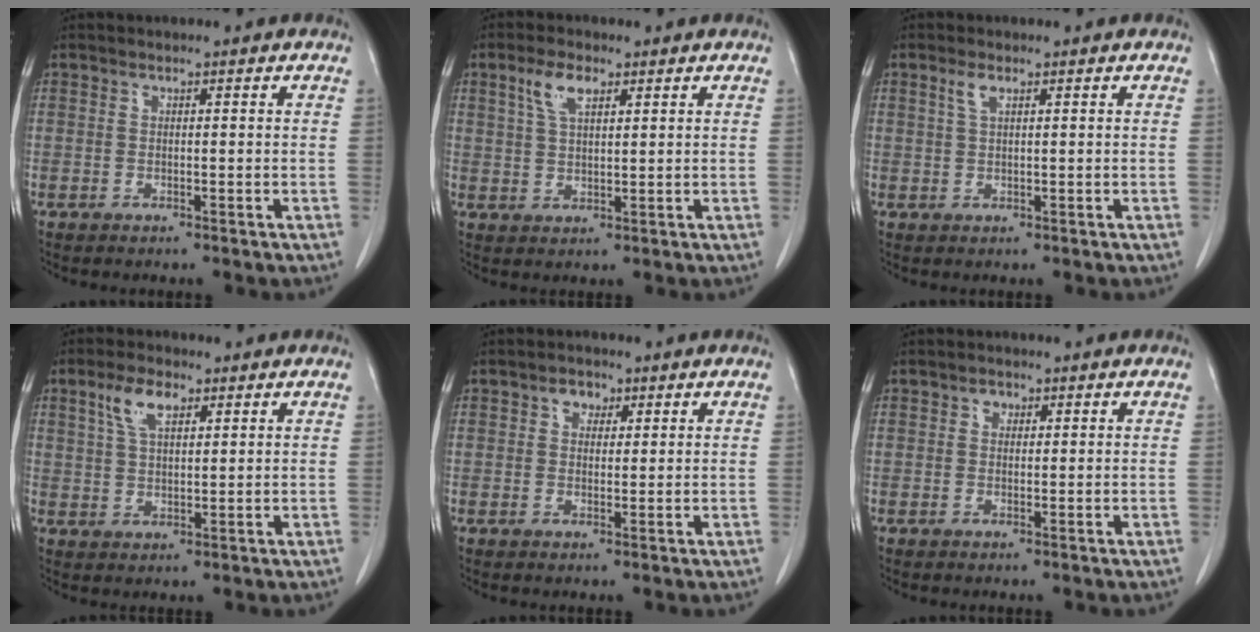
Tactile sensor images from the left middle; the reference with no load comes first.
{"total": 4.6, "force": [2.5, 1.8, 3.4], "torque": [-0.075, 0.007, 0.052]}
{"total": 1.7, "force": [1.0, 0.4, 1.3], "torque": [-0.034, 0.004, 0.022]}
{"total": 5.4, "force": [2.9, 2.2, 4.0], "torque": [-0.087, 0.009, 0.059]}
{"total": 2.4, "force": [1.3, 1.7, 1.2], "torque": [-0.019, 0.005, 0.020]}
{"total": 1.2, "force": [0.6, 0.9, 0.5], "torque": [-0.005, 0.000, 0.008]}